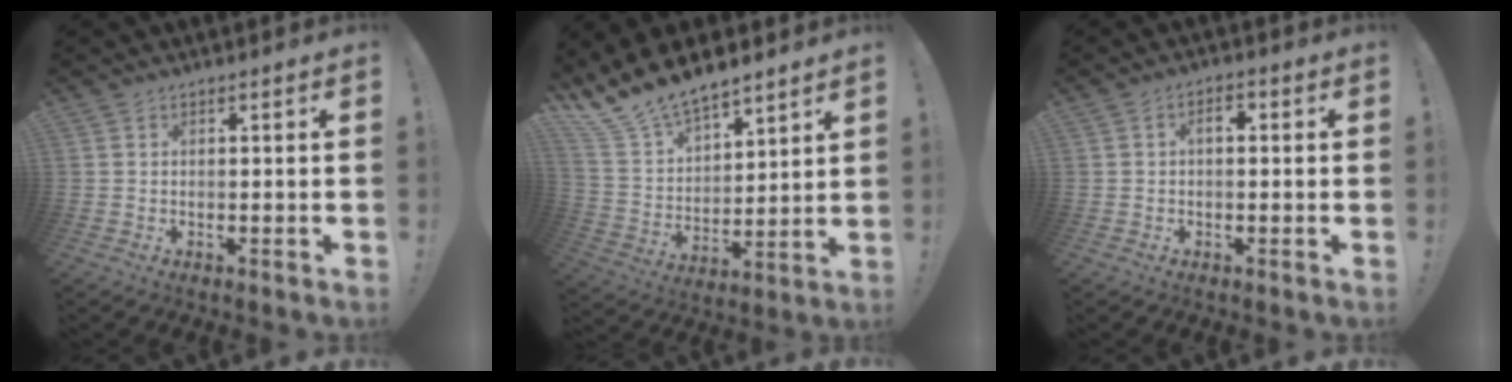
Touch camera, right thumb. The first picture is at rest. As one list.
[{"total": 13.4, "force": [11.9, 4.9, 3.7], "torque": [-0.098, -0.089, 0.226]}, {"total": 2.9, "force": [0.0, 1.7, 2.3], "torque": [-0.033, 0.004, -0.006]}]